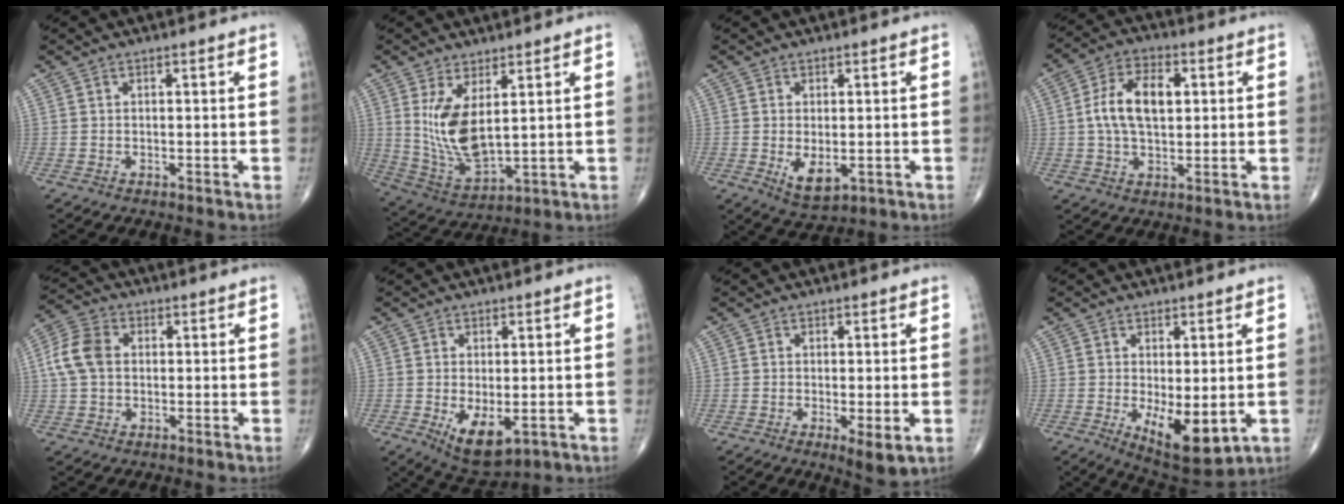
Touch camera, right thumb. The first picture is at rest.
{"total": 11.2, "force": [2.9, 4.9, 9.6], "torque": [-0.184, -0.030, 0.075]}
{"total": 5.4, "force": [-1.0, 2.9, 4.5], "torque": [-0.068, -0.012, -0.004]}
{"total": 11.0, "force": [1.5, 6.2, 9.0], "torque": [-0.158, 0.011, 0.023]}
{"total": 7.7, "force": [0.7, 5.6, 5.3], "torque": [-0.111, 0.019, 0.009]}
{"total": 7.5, "force": [-1.8, 3.7, 6.2], "torque": [-0.094, -0.015, -0.013]}
{"total": 4.3, "force": [-1.1, 1.2, 4.0], "torque": [-0.067, -0.015, -0.019]}
{"total": 9.7, "force": [-1.7, 4.1, 8.6], "torque": [-0.118, -0.024, -0.013]}